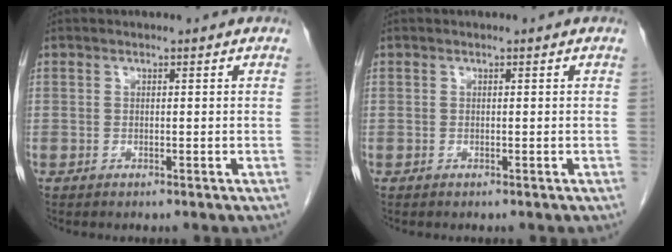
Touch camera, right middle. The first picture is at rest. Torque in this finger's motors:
{"motor_torque": [-0.08, 0.12, -0.01, 0.00]}